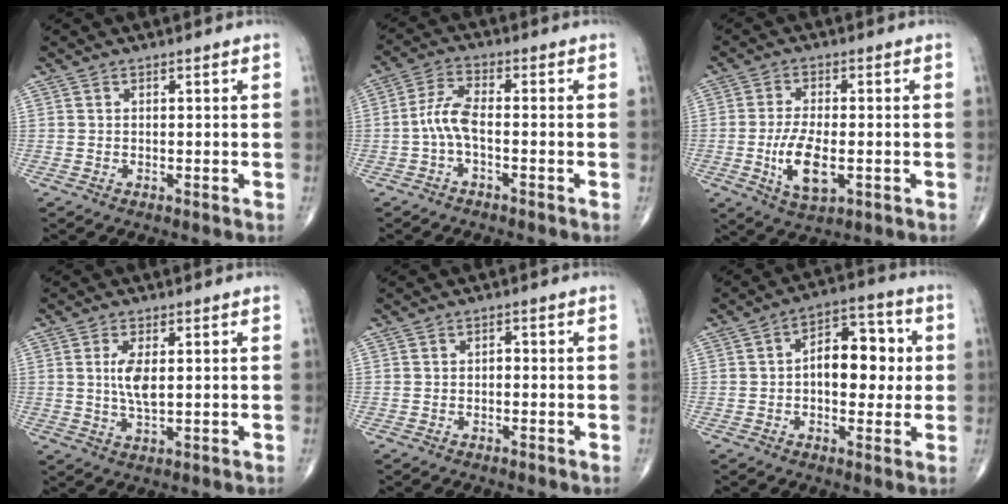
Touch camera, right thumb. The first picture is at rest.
{"total": 5.2, "force": [-1.4, 1.9, 4.7], "torque": [-0.103, 0.020, -0.035]}
{"total": 8.5, "force": [-1.9, 3.7, 7.4], "torque": [-0.139, -0.002, -0.029]}
{"total": 5.2, "force": [0.8, 2.0, 4.7], "torque": [-0.097, -0.009, 0.017]}
{"total": 0.9, "force": [-0.3, 0.6, 0.6], "torque": [-0.005, 0.004, -0.008]}
{"total": 11.5, "force": [0.5, 6.8, 9.2], "torque": [-0.101, 0.024, 0.002]}